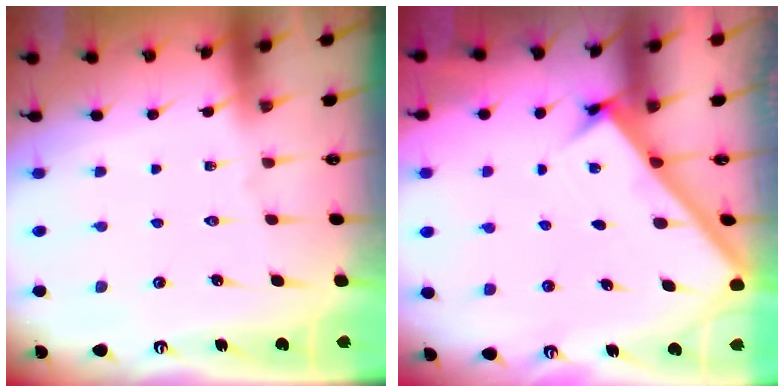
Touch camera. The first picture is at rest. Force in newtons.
{"total": 2.6, "press": 2.5, "slide": 0.3}